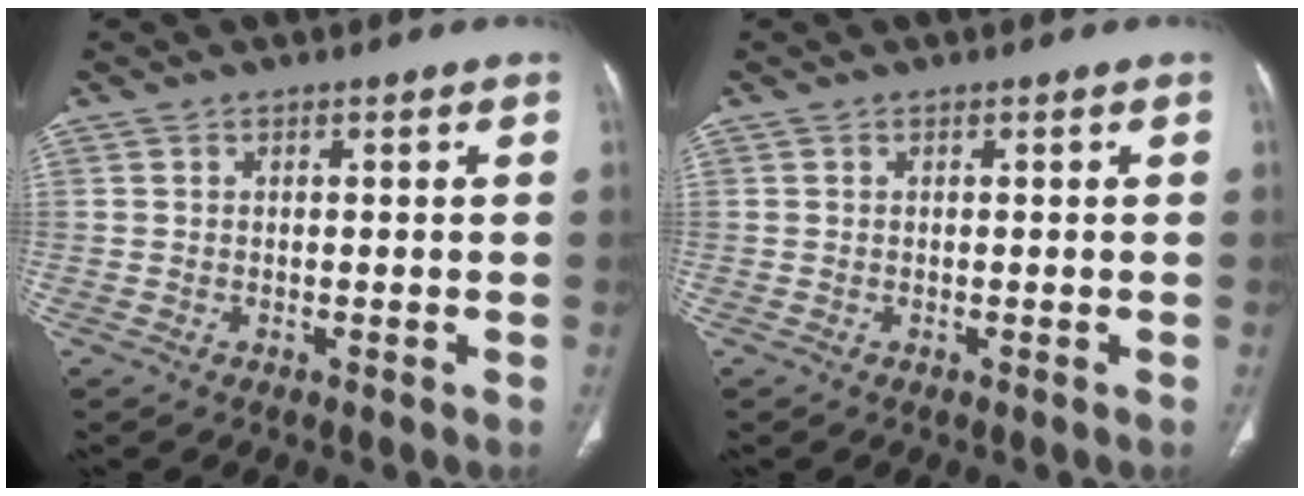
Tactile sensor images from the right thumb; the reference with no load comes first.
{"total": 0.0}